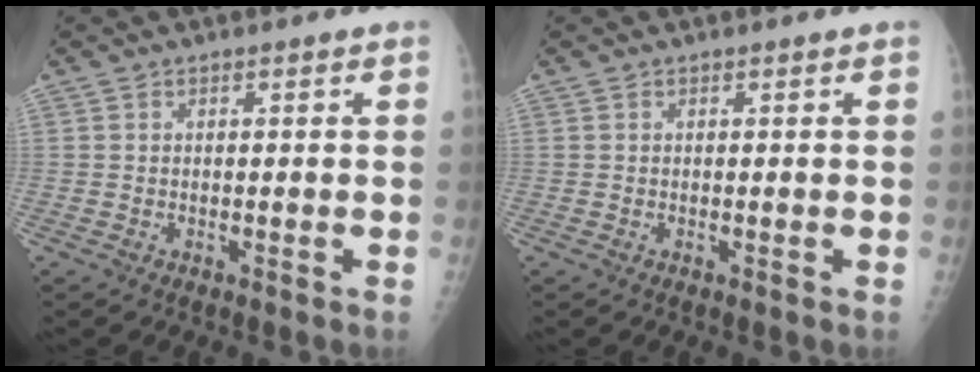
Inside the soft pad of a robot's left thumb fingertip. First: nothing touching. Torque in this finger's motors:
{"motor_torque": [0.00, 0.00, -0.04, -0.05, 0.00]}